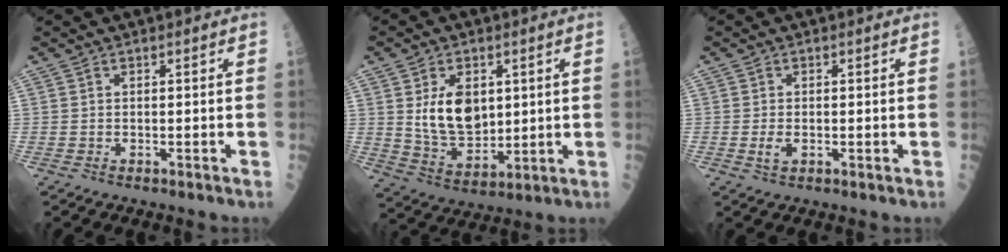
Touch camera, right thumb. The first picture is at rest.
{"total": 11.1, "force": [2.5, 7.1, 8.1], "torque": [-0.114, -0.022, 0.059]}
{"total": 2.1, "force": [-0.3, 1.2, 1.7], "torque": [-0.027, -0.001, -0.006]}